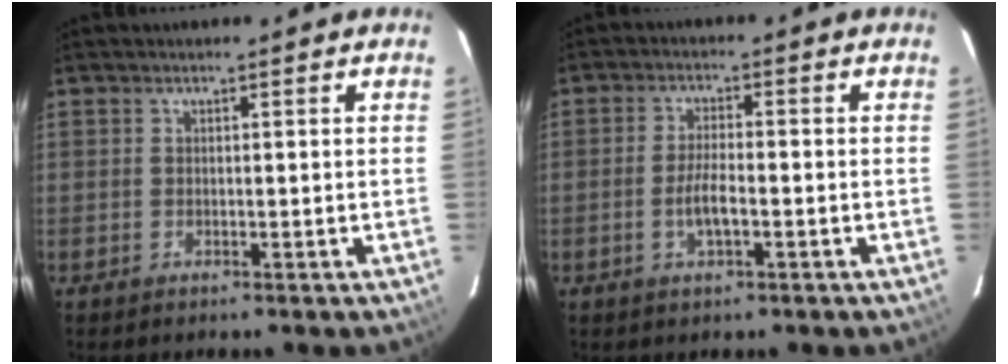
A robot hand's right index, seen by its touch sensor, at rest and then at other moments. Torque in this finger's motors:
{"motor_torque": [0.20, -0.10, 0.25, 0.07]}